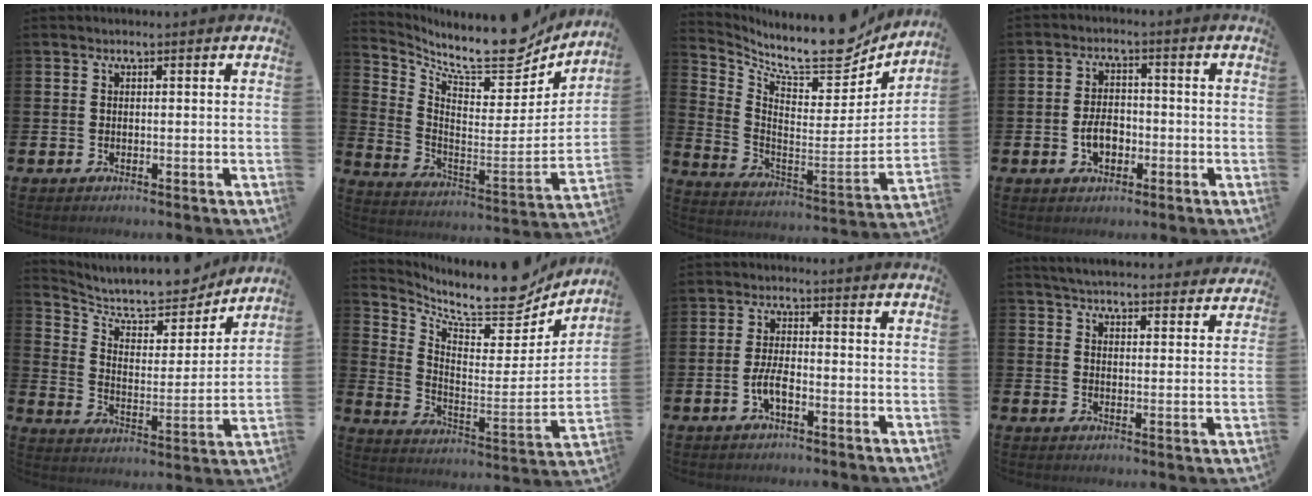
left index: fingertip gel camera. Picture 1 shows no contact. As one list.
[{"total": 10.1, "force": [8.7, 3.2, 4.2], "torque": [-0.079, -0.085, 0.142]}, {"total": 11.1, "force": [9.6, 3.1, 4.6], "torque": [-0.091, -0.087, 0.157]}, {"total": 3.9, "force": [-1.2, 2.6, 2.7], "torque": [-0.036, 0.000, -0.027]}, {"total": 10.5, "force": [9.6, 3.0, 3.2], "torque": [-0.083, -0.073, 0.162]}, {"total": 9.9, "force": [8.6, 3.2, 3.8], "torque": [-0.072, -0.084, 0.141]}, {"total": 3.6, "force": [-1.4, 1.3, 3.1], "torque": [-0.061, 0.004, -0.027]}, {"total": 5.1, "force": [5.0, 0.6, 0.6], "torque": [-0.026, -0.038, 0.088]}]